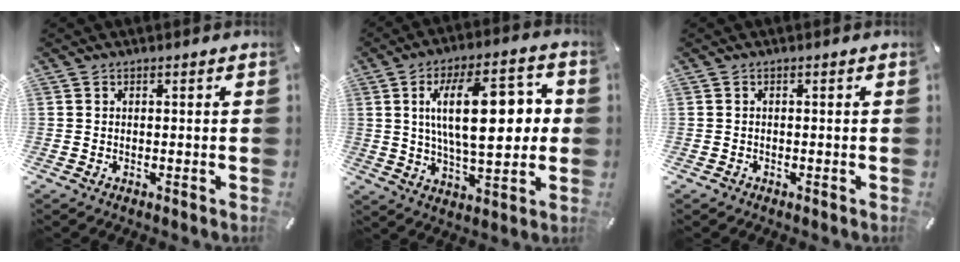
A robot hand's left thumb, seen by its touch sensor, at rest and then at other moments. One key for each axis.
{"total": 19.9, "fx": 3.3, "fy": 9.0, "fz": 17.4, "tx": -0.273, "ty": 0.003, "tz": 0.046}
{"total": 0.7, "fx": -0.2, "fy": 0.6, "fz": -0.3, "tx": 0.007, "ty": 0.008, "tz": -0.009}